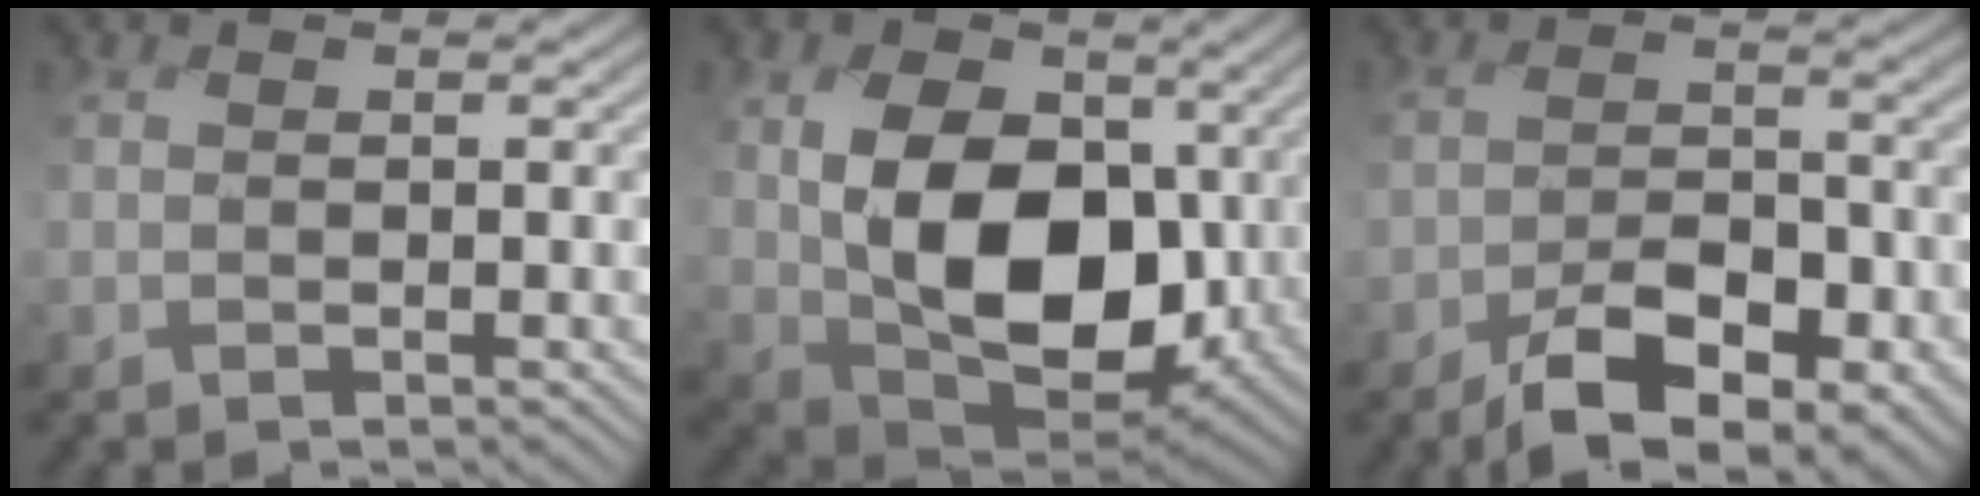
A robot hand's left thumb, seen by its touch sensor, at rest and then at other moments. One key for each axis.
{"total": 13.5, "fx": 0.4, "fy": 9.1, "fz": 10.0, "tx": -0.194, "ty": -0.014, "tz": 0.014}
{"total": 7.2, "fx": -4.6, "fy": 3.5, "fz": 4.3, "tx": -0.074, "ty": -0.009, "tz": -0.083}